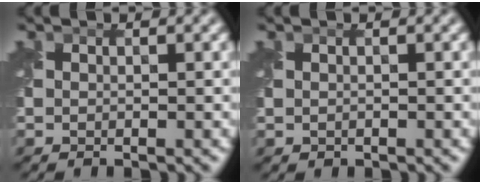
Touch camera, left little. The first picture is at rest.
{"total": 0.7, "force": [0.6, 0.3, -0.2], "torque": [0.006, 0.010, 0.012]}